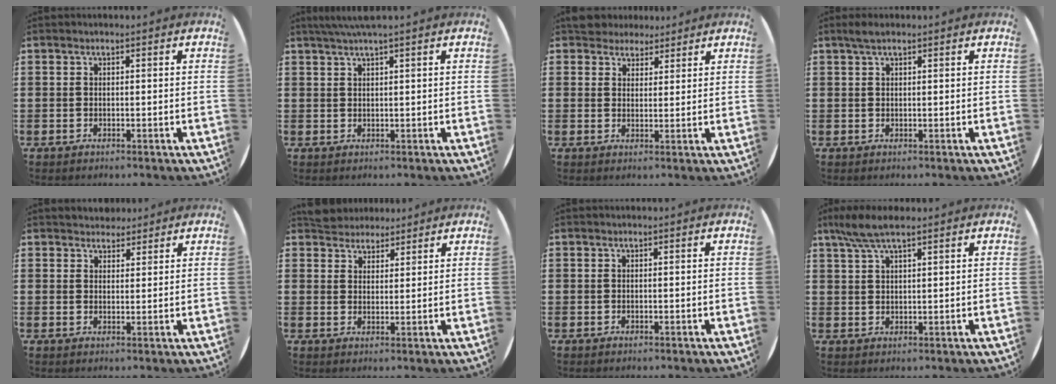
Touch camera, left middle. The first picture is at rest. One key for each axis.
{"total": 2.2, "fx": 1.6, "fy": -0.2, "fz": 1.5, "tx": -0.031, "ty": 0.003, "tz": 0.029}
{"total": 4.0, "fx": 3.6, "fy": 1.6, "fz": 0.1, "tx": -0.005, "ty": -0.004, "tz": 0.068}
{"total": 0.6, "fx": 0.5, "fy": 0.1, "fz": 0.4, "tx": -0.007, "ty": 0.003, "tz": 0.008}
{"total": 2.3, "fx": 2.1, "fy": 0.7, "fz": -0.2, "tx": 0.008, "ty": -0.002, "tz": 0.040}
{"total": 3.8, "fx": 3.6, "fy": 1.2, "fz": -0.1, "tx": -0.008, "ty": -0.003, "tz": 0.070}
{"total": 0.0}
{"total": 4.6, "fx": 3.4, "fy": 0.9, "fz": 3.0, "tx": -0.066, "ty": 0.002, "tz": 0.061}